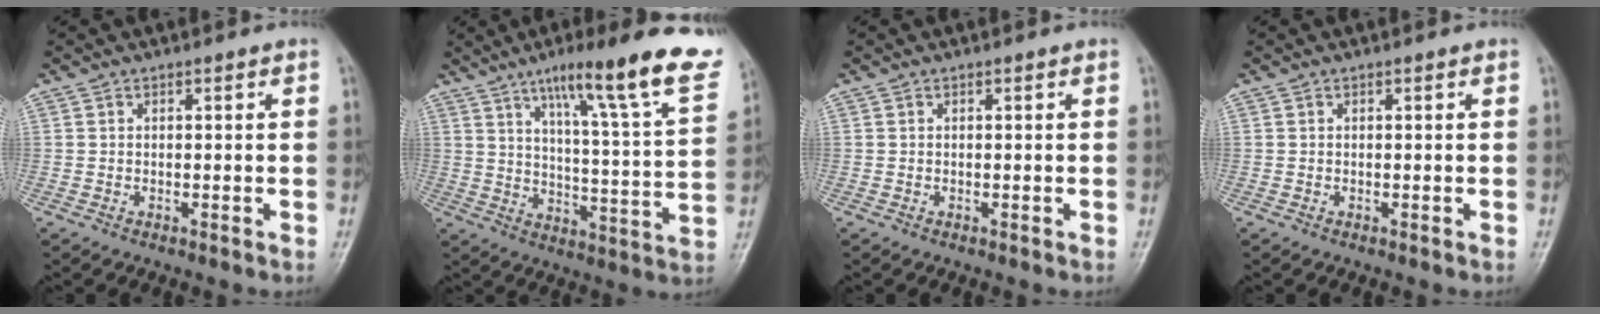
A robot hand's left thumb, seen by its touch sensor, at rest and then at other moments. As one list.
[{"total": 22.4, "force": [13.8, 2.5, 17.4], "torque": [-0.229, -0.048, 0.198]}, {"total": 0.0}, {"total": 0.0}]